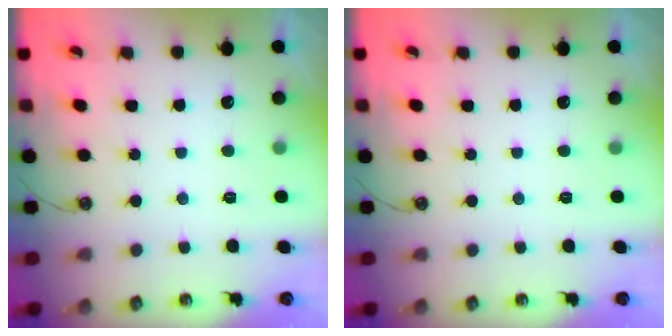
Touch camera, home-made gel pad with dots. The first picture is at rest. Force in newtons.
{"total": 0.0}